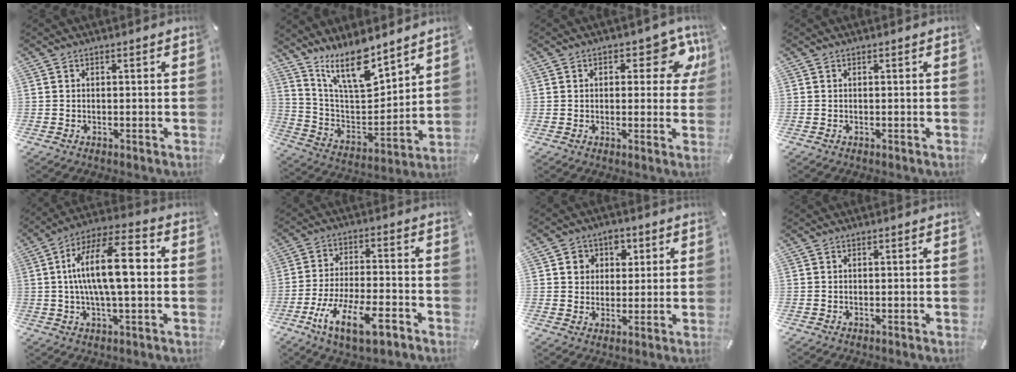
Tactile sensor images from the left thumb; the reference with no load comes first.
{"total": 15.8, "force": [12.5, 5.4, 8.0], "torque": [-0.165, -0.076, 0.225]}
{"total": 9.1, "force": [3.9, 5.0, 6.5], "torque": [-0.068, -0.013, 0.059]}
{"total": 0.0}
{"total": 16.4, "force": [1.3, 5.9, 15.2], "torque": [-0.284, 0.005, 0.018]}
{"total": 14.3, "force": [-8.0, 5.0, 10.8], "torque": [-0.202, 0.032, -0.135]}
{"total": 6.1, "force": [1.7, 5.6, 1.5], "torque": [-0.018, 0.003, 0.023]}
{"total": 0.0}